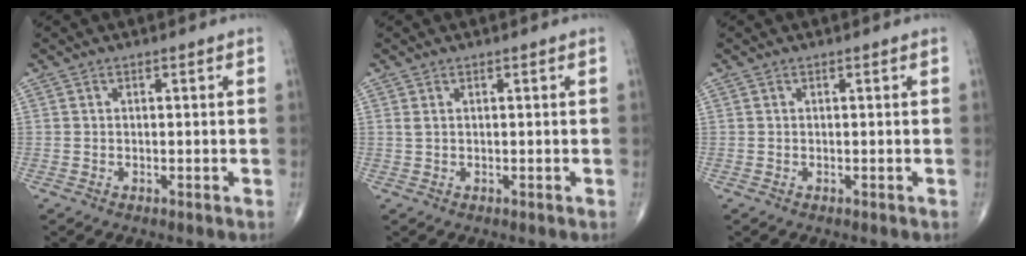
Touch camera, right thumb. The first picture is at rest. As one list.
[{"total": 0.7, "force": [0.3, 0.2, 0.6], "torque": [-0.018, 0.007, 0.008]}, {"total": 0.0}]